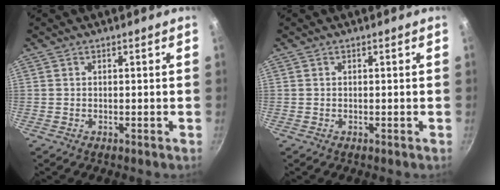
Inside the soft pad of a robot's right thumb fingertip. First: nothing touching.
{"total": 0.0}